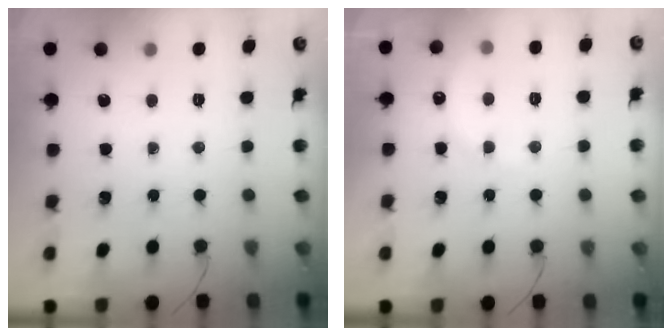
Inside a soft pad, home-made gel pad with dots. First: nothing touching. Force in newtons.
{"total": 6.4, "press": 6.2, "slide": 1.3}